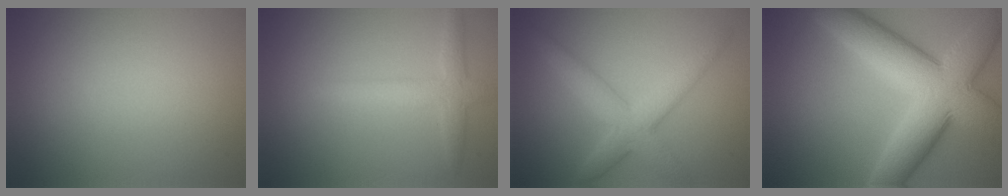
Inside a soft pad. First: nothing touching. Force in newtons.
{"total": 2.8, "press": 2.8, "slide": 0.1}
{"total": 4.6, "press": 4.6, "slide": 0.1}
{"total": 11.0, "press": 11.0, "slide": 0.5}